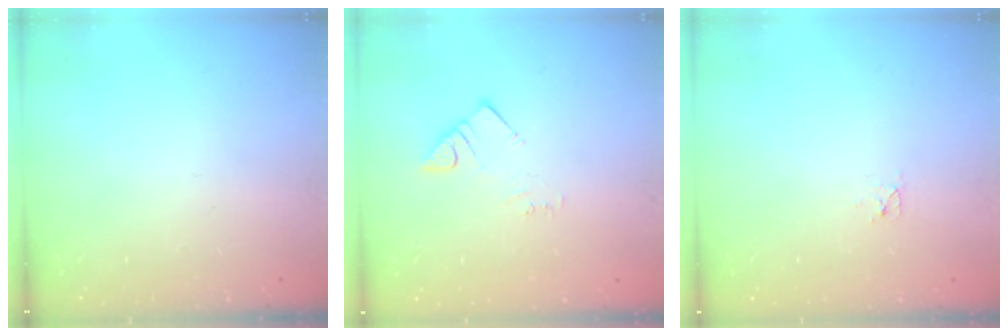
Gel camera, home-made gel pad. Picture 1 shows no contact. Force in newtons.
{"total": 3.0, "press": 3.0, "slide": 0.3}
{"total": 2.4, "press": 2.4, "slide": 0.3}